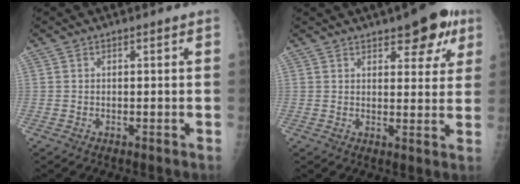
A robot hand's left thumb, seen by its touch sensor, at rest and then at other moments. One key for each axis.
{"total": 9.1, "fx": 5.1, "fy": 3.9, "fz": 6.4, "tx": -0.048, "ty": -0.019, "tz": 0.062}